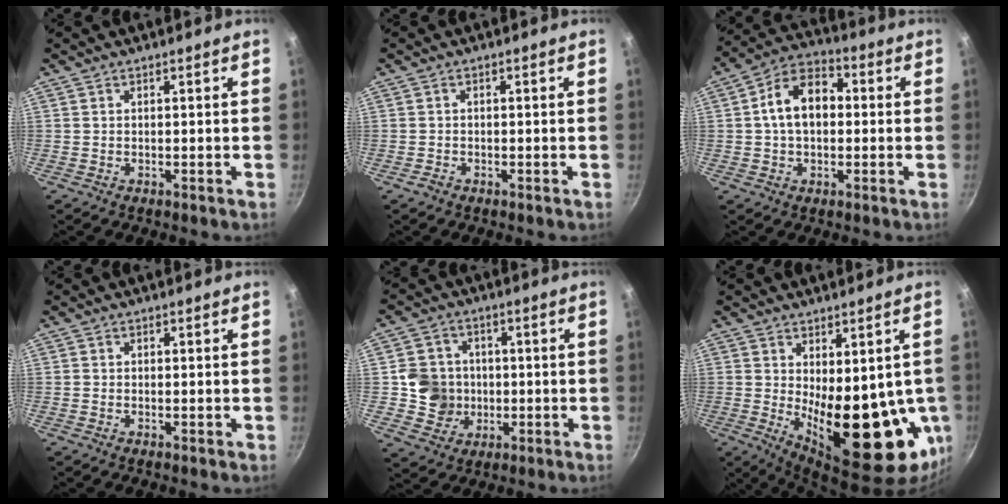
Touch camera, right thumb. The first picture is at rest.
{"total": 1.2, "force": [-0.9, 0.8, 0.3], "torque": [-0.006, 0.009, -0.017]}
{"total": 11.5, "force": [0.8, 7.8, 8.4], "torque": [-0.113, 0.033, -0.004]}
{"total": 0.6, "force": [-0.2, 0.3, 0.4], "torque": [-0.006, 0.002, -0.004]}
{"total": 8.5, "force": [-0.4, 8.1, 2.3], "torque": [-0.006, 0.014, -0.008]}
{"total": 20.7, "force": [-1.6, 9.1, 18.5], "torque": [-0.217, -0.038, 0.002]}